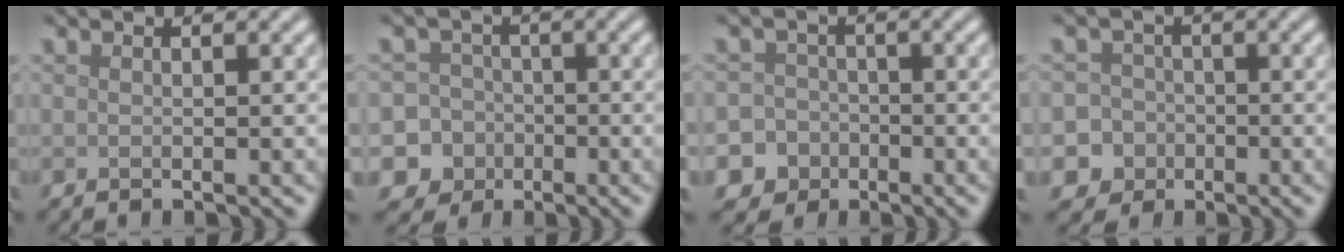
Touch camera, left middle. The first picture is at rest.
{"total": 9.0, "force": [-3.9, 8.1, 1.0], "torque": [-0.011, -0.012, -0.095]}
{"total": 6.9, "force": [-3.7, 5.8, 0.7], "torque": [-0.003, -0.014, -0.079]}
{"total": 7.0, "force": [-3.2, 6.1, 0.8], "torque": [-0.008, -0.007, -0.078]}